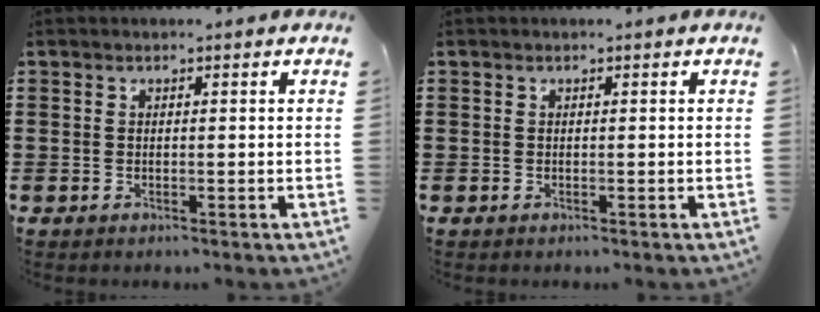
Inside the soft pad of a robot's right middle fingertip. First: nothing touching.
{"total": 0.0}